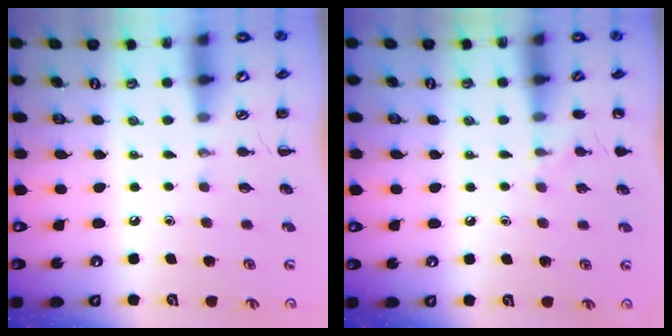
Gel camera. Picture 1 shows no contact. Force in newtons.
{"total": 6.4, "press": 6.2, "slide": 1.8}